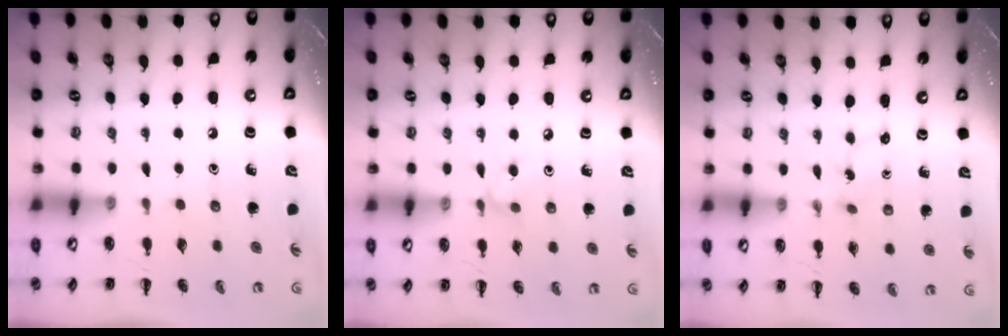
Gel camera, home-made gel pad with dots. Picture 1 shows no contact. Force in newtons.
{"total": 4.6, "press": 4.4, "slide": 1.6}
{"total": 1.3, "press": 1.2, "slide": 0.4}